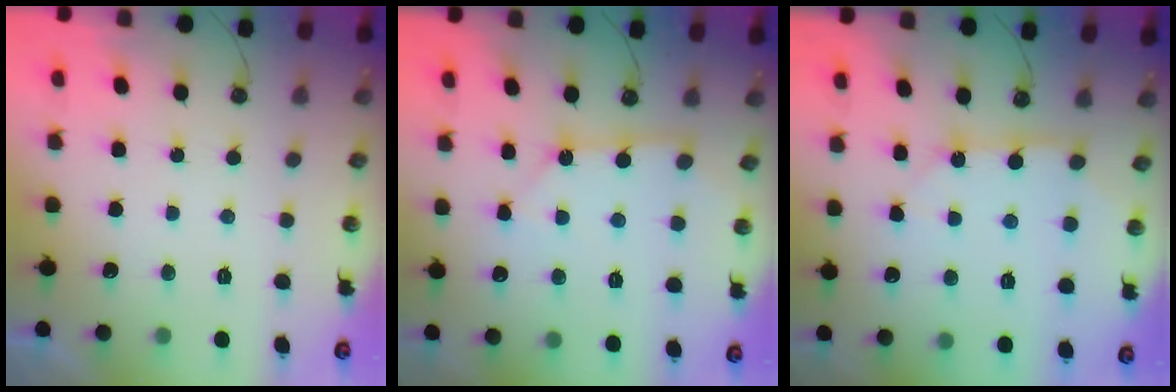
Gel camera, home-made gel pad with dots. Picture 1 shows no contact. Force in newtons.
{"total": 4.4, "press": 4.4, "slide": 0.4}
{"total": 8.6, "press": 8.6, "slide": 0.3}